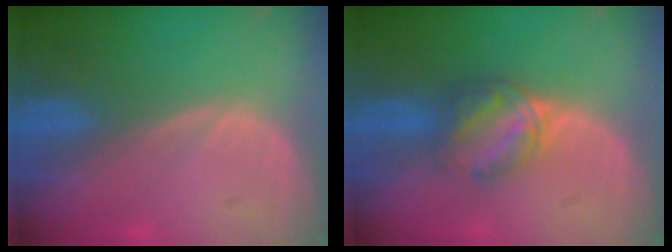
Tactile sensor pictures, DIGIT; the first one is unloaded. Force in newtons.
{"total": 6.3, "press": 5.4, "slide": 3.2}